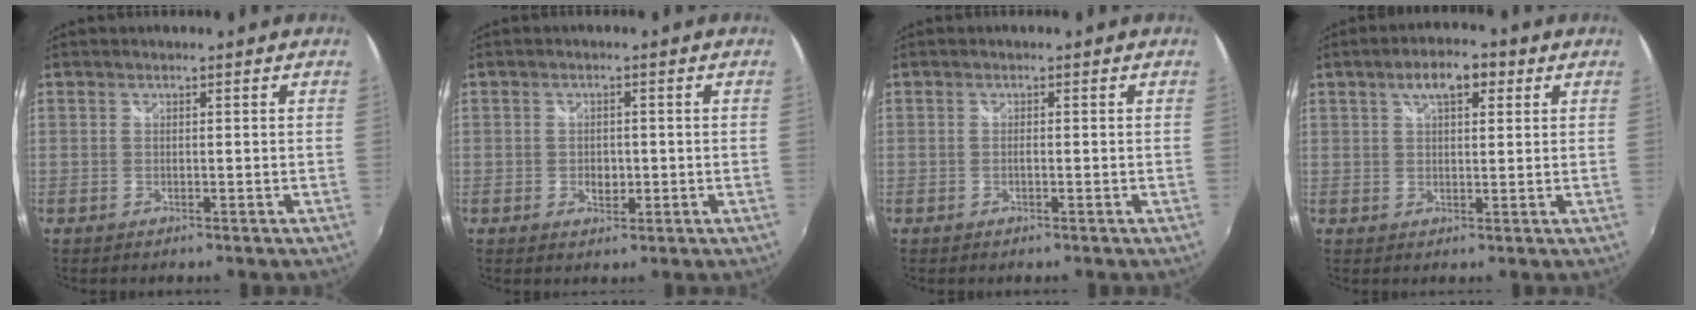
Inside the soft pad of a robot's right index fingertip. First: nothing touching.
{"total": 2.7, "force": [-0.5, 2.0, 1.7], "torque": [-0.029, 0.000, -0.008]}
{"total": 0.5, "force": [-0.2, 0.1, 0.5], "torque": [-0.011, 0.002, -0.004]}
{"total": 6.1, "force": [2.8, 2.8, 4.6], "torque": [-0.079, 0.018, 0.044]}